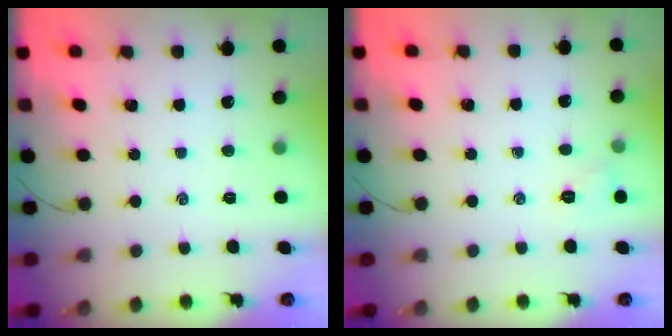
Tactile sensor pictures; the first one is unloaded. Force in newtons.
{"total": 5.2, "press": 5.1, "slide": 1.2}